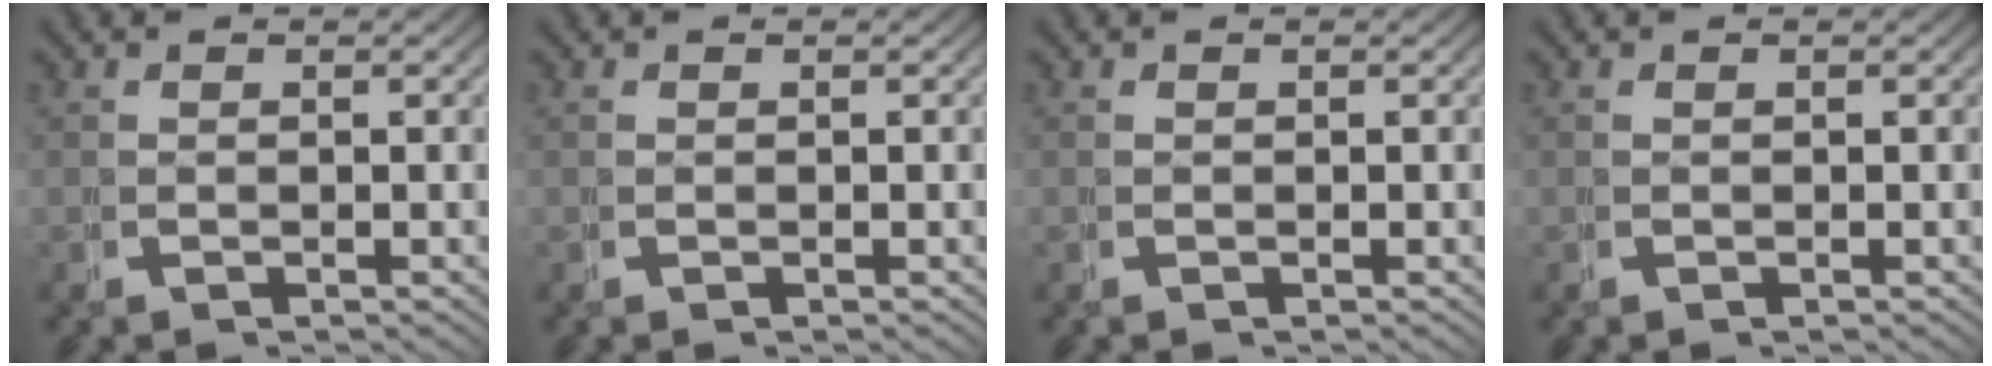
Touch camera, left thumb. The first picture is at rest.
{"total": 0.0}
{"total": 0.0}
{"total": 0.0}